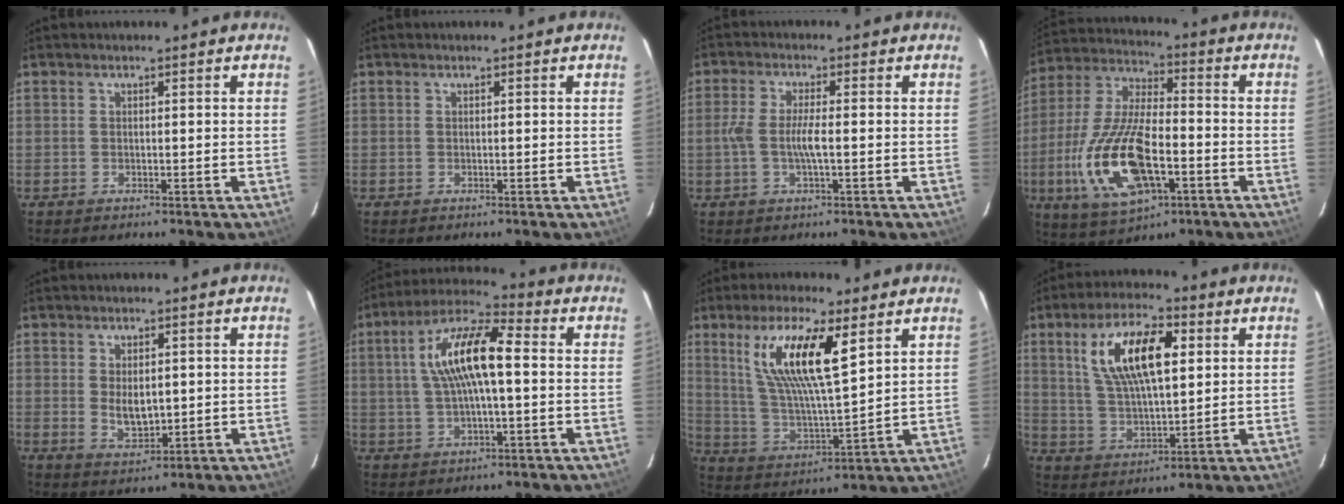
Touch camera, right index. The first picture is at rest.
{"total": 0.0}
{"total": 4.9, "force": [-1.0, 0.6, 4.8], "torque": [-0.097, 0.000, -0.020]}
{"total": 19.5, "force": [-6.0, 8.5, 16.5], "torque": [-0.361, -0.015, -0.105]}
{"total": 5.4, "force": [0.2, 3.2, 4.4], "torque": [-0.074, -0.009, 0.013]}
{"total": 13.5, "force": [1.5, 4.2, 12.8], "torque": [-0.239, 0.023, 0.022]}
{"total": 15.4, "force": [7.3, 3.3, 13.1], "torque": [-0.250, 0.001, 0.146]}
{"total": 15.1, "force": [4.8, 6.1, 13.0], "torque": [-0.241, 0.017, 0.095]}